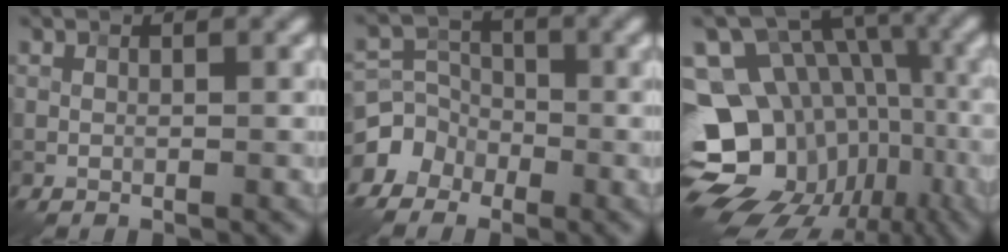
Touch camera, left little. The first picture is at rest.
{"total": 5.1, "force": [-3.3, 3.9, 0.7], "torque": [0.013, 0.006, -0.074]}
{"total": 18.0, "force": [-7.4, 14.1, 8.3], "torque": [-0.171, -0.006, -0.102]}